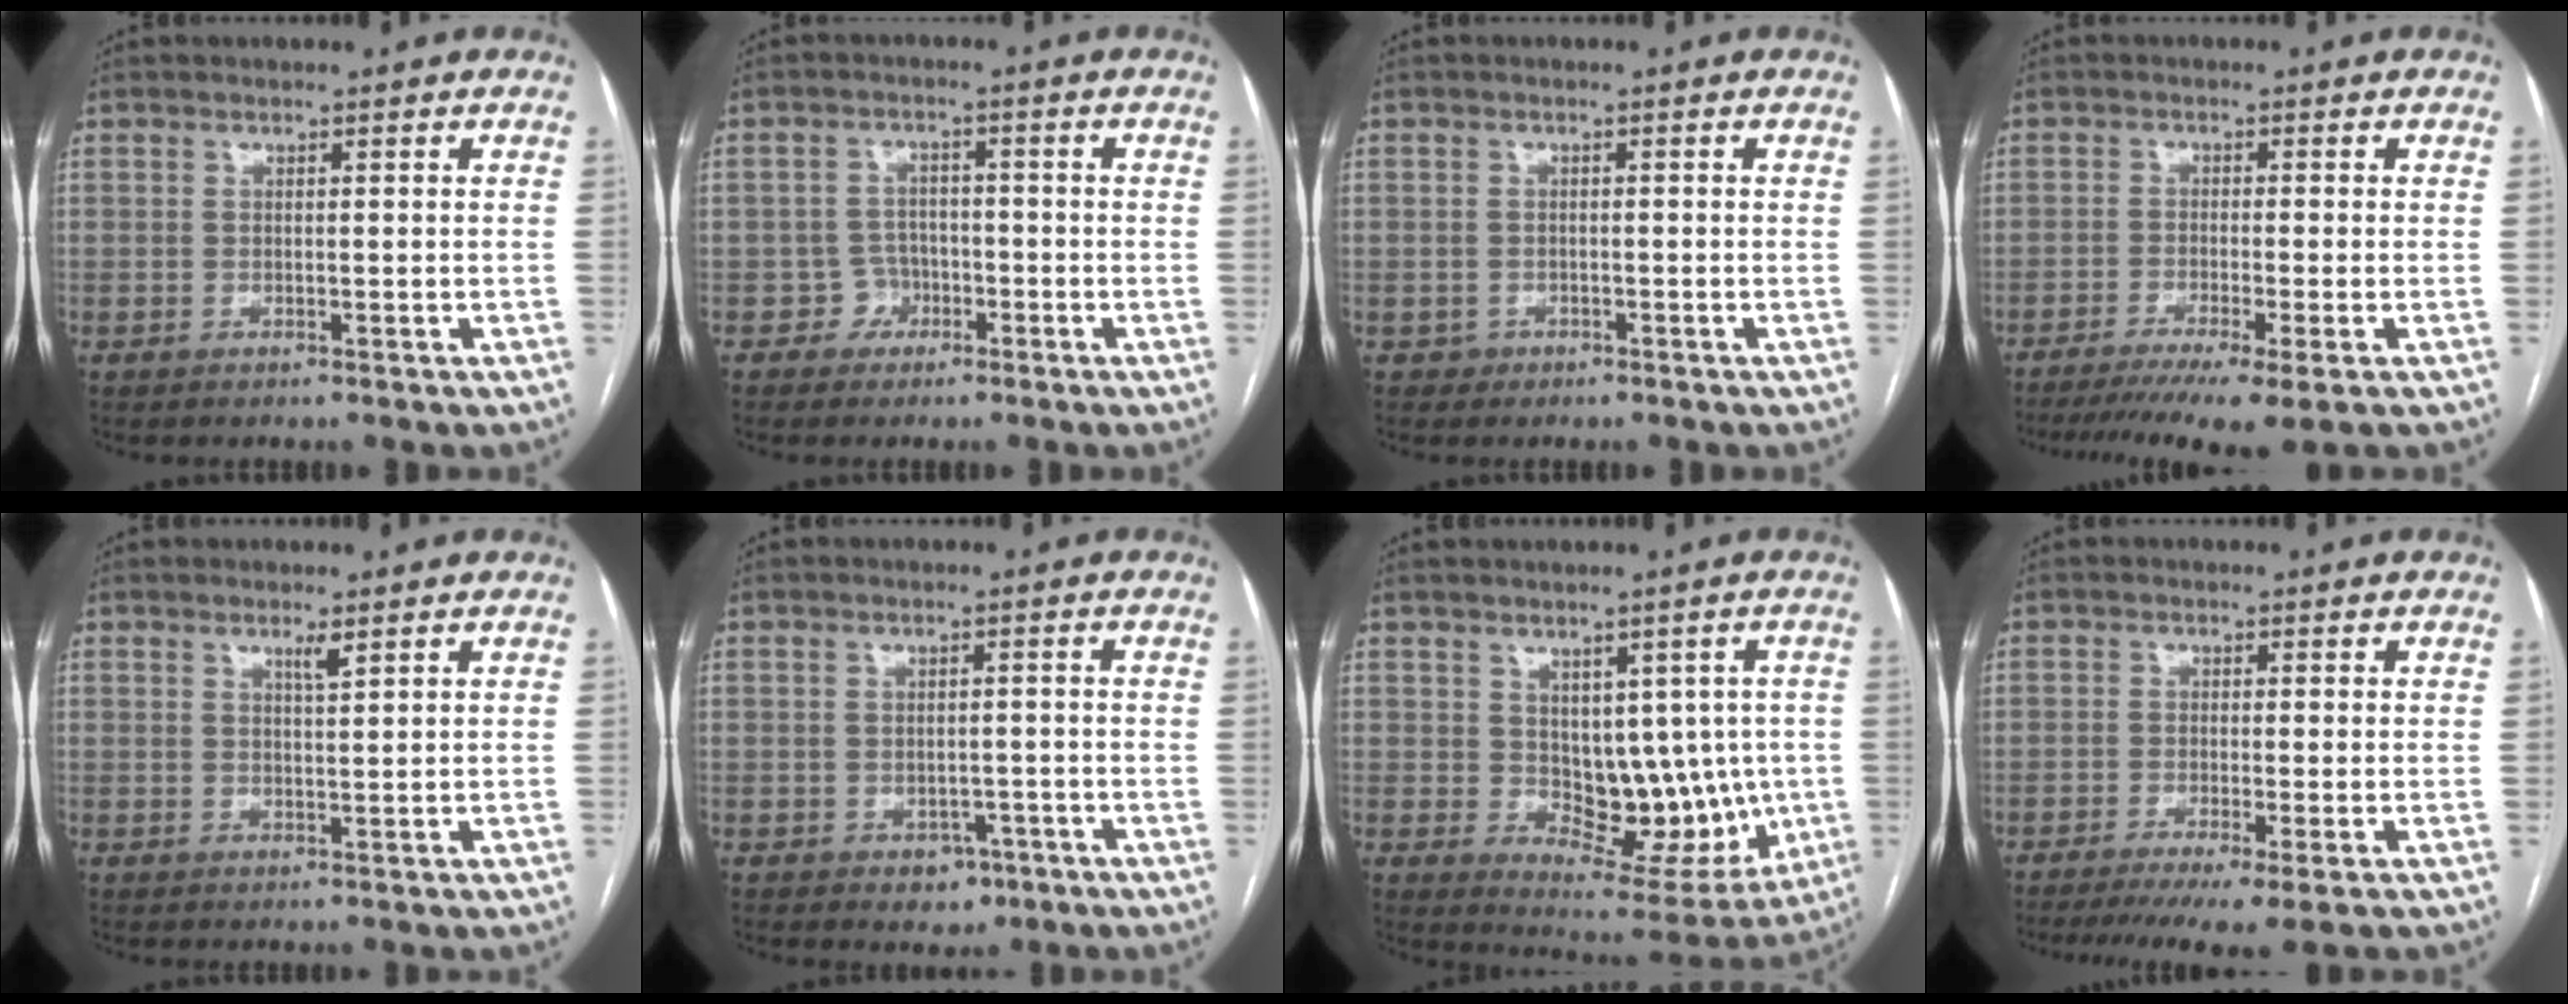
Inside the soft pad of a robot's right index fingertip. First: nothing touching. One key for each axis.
{"total": 3.4, "fx": -1.6, "fy": 3.0, "fz": -0.1, "tx": 0.012, "ty": 0.016, "tz": -0.028}
{"total": 1.7, "fx": -0.9, "fy": 1.4, "fz": -0.2, "tx": 0.006, "ty": 0.009, "tz": -0.015}
{"total": 10.1, "fx": -6.9, "fy": 0.2, "fz": 7.3, "tx": -0.114, "ty": -0.018, "tz": -0.109}
{"total": 1.7, "fx": 1.1, "fy": 0.0, "fz": 1.3, "tx": -0.024, "ty": -0.004, "tz": 0.020}
{"total": 3.3, "fx": -1.6, "fy": 2.5, "fz": 1.5, "tx": -0.008, "ty": 0.006, "tz": -0.013}
{"total": 12.3, "fx": -0.2, "fy": 7.1, "fz": 10.0, "tx": -0.113, "ty": 0.005, "tz": 0.024}
{"total": 7.3, "fx": -4.8, "fy": 0.3, "fz": 5.5, "tx": -0.085, "ty": -0.015, "tz": -0.078}